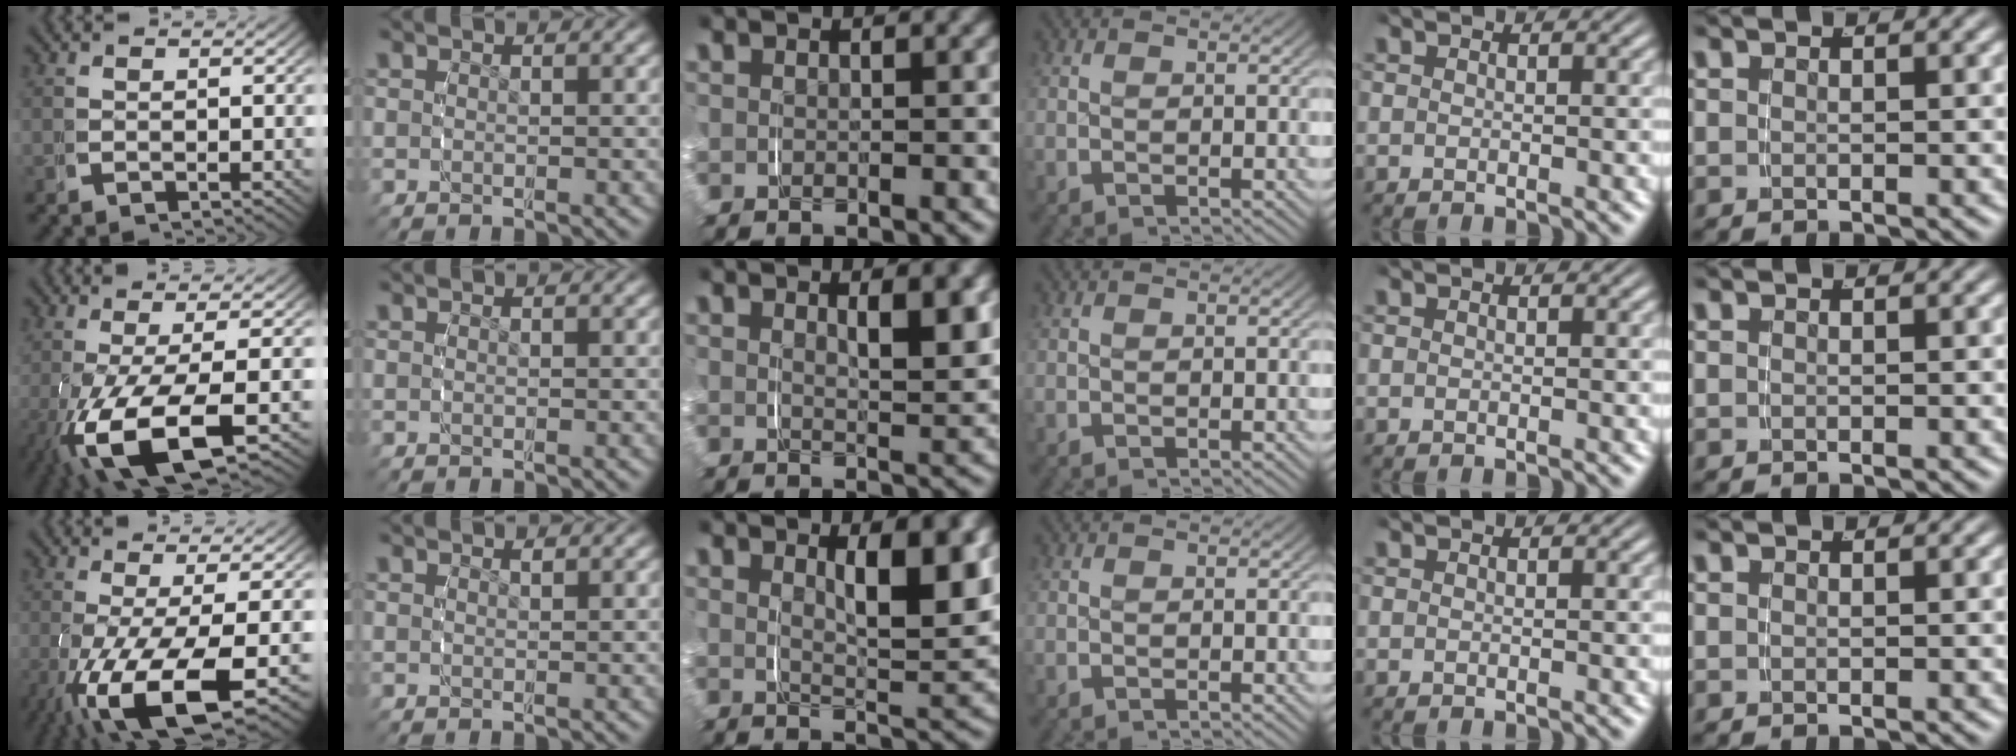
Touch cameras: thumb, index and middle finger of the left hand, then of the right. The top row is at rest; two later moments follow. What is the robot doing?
{"motion": "grasp_and_lifting", "object": "phone"}